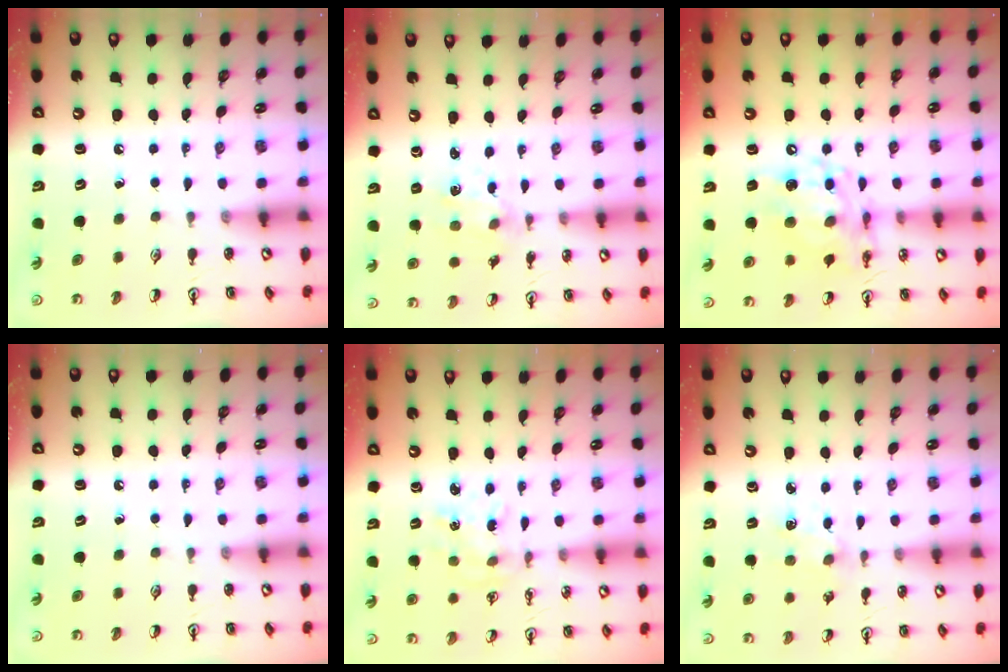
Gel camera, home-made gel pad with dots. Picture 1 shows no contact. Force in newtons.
{"total": 1.3, "press": 1.3, "slide": 0.3}
{"total": 11.9, "press": 11.9, "slide": 1.1}
{"total": 0.0}
{"total": 2.4, "press": 2.3, "slide": 0.3}
{"total": 1.8, "press": 1.8, "slide": 0.3}